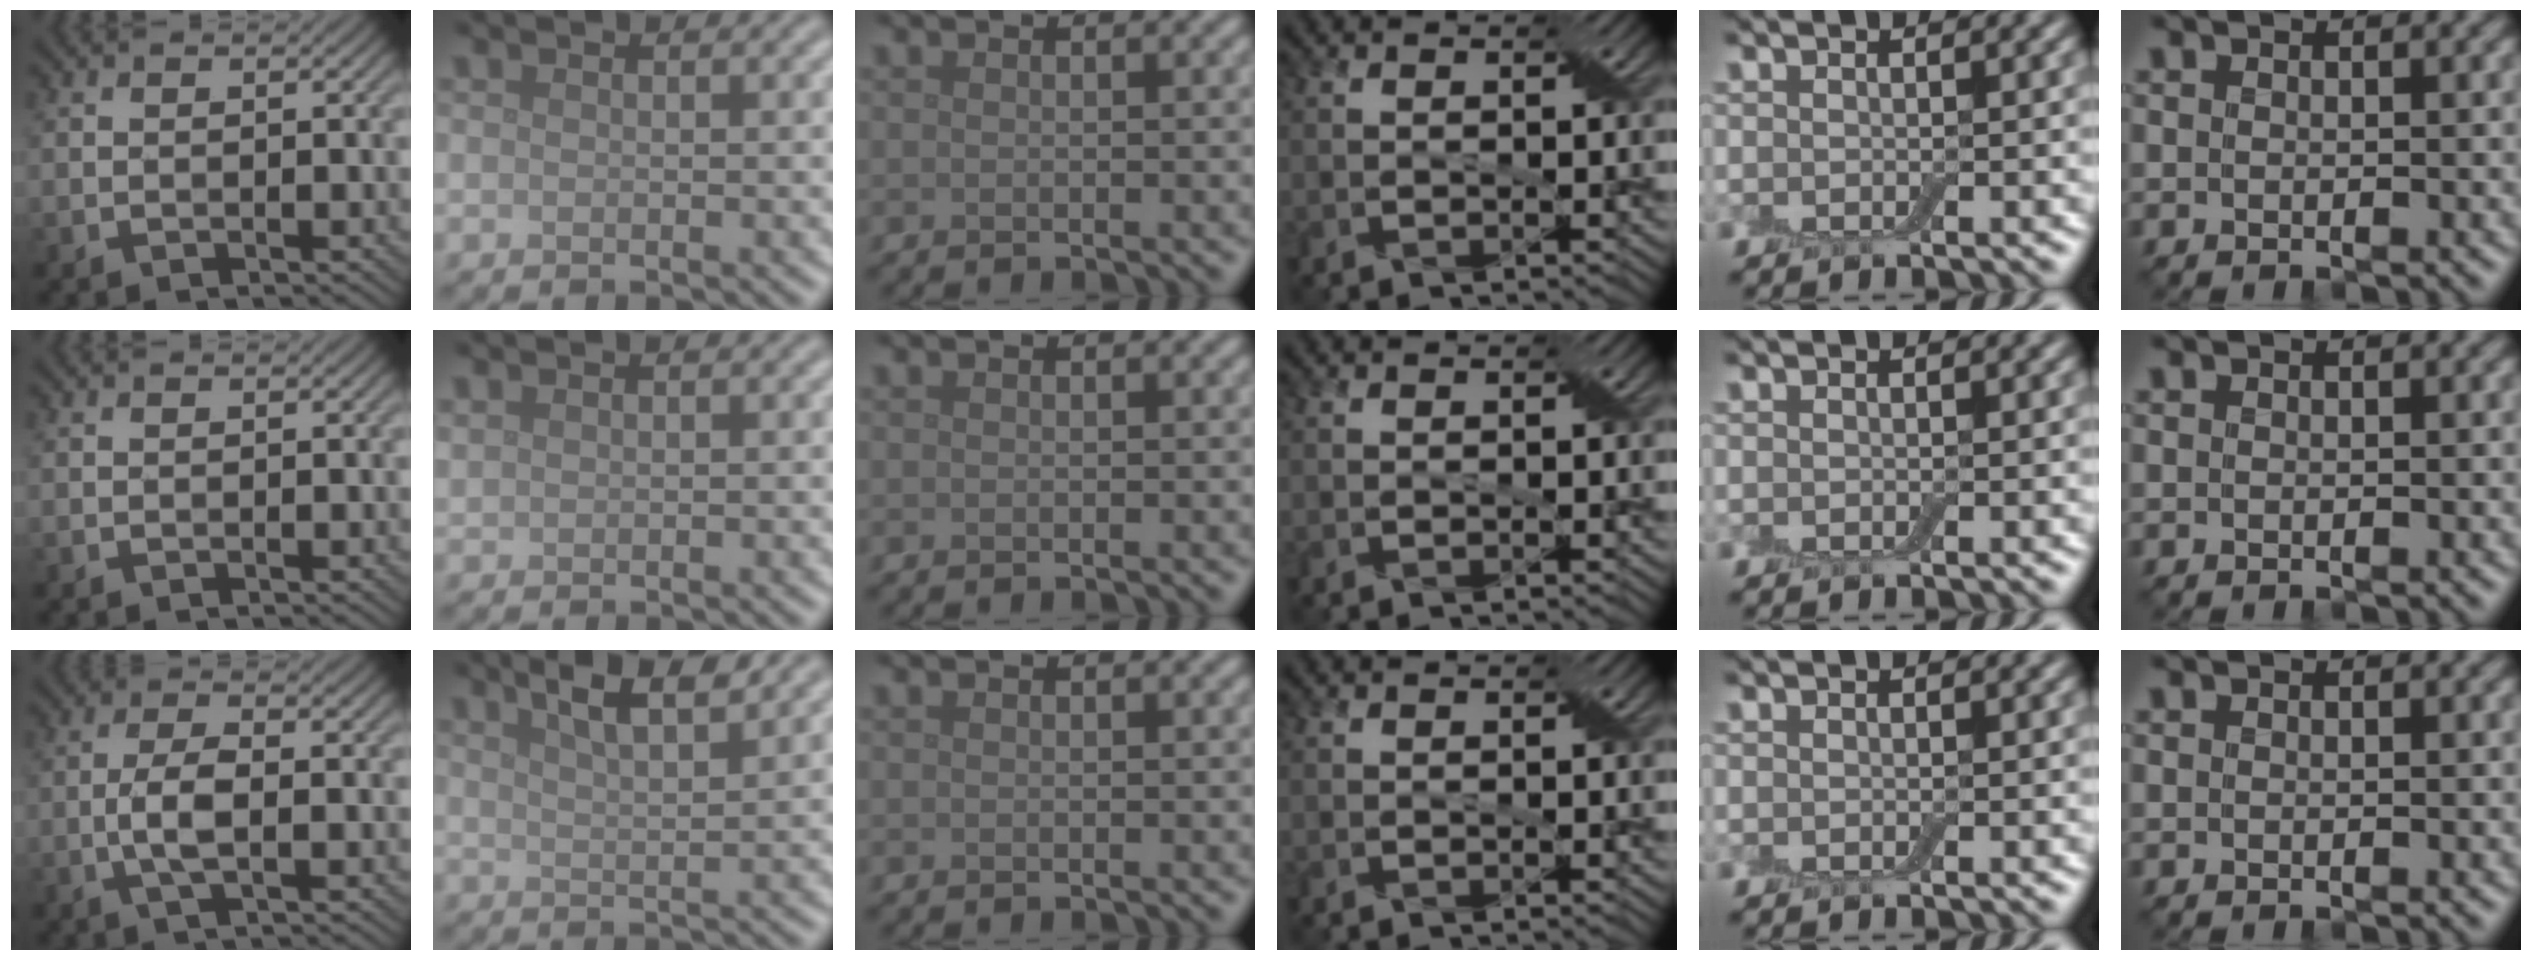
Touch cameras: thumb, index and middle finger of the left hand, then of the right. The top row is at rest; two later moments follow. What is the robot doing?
{"motion": "shake", "object": "box of matches"}